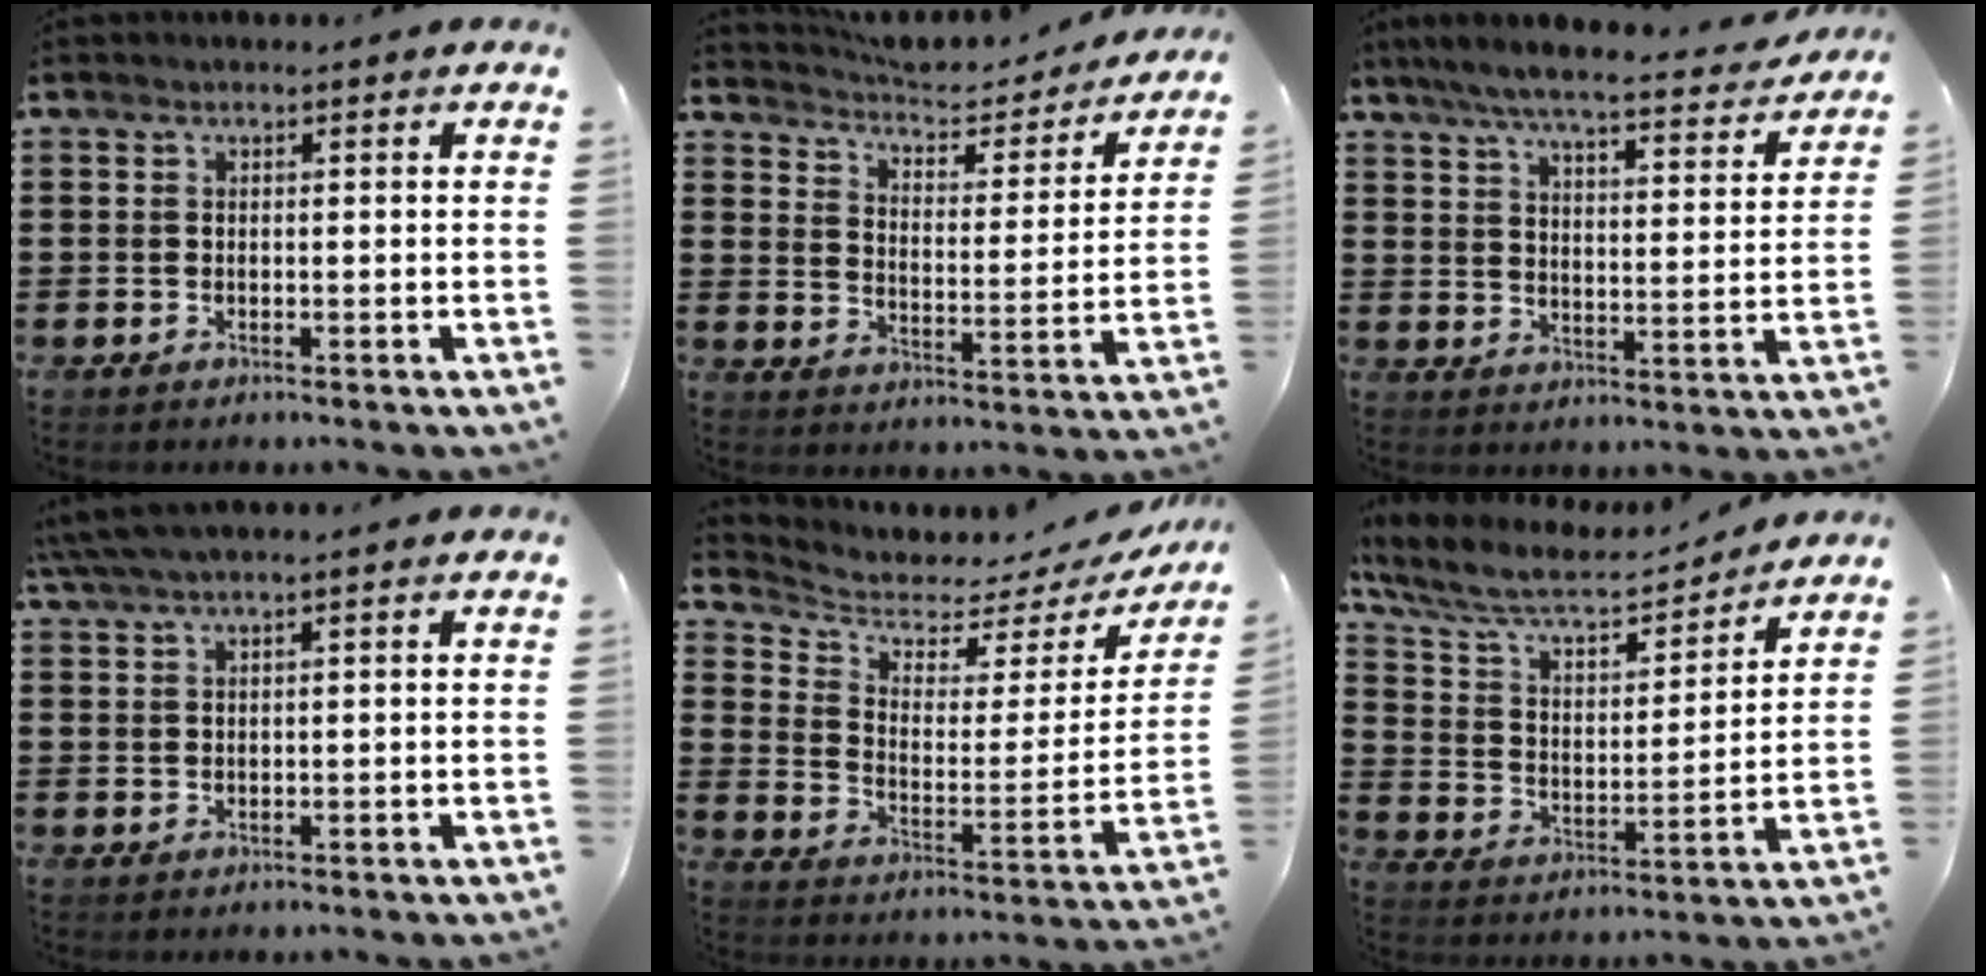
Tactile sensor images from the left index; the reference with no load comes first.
{"total": 4.3, "force": [4.2, 0.7, 0.9], "torque": [-0.043, -0.032, 0.066]}
{"total": 6.7, "force": [6.0, 0.2, 2.8], "torque": [-0.080, -0.037, 0.102]}
{"total": 2.1, "force": [1.2, -0.1, 1.7], "torque": [-0.042, -0.004, 0.021]}
{"total": 4.1, "force": [3.6, 1.7, 1.2], "torque": [-0.050, -0.027, 0.057]}
{"total": 8.4, "force": [7.2, 2.0, 3.9], "torque": [-0.106, -0.039, 0.120]}